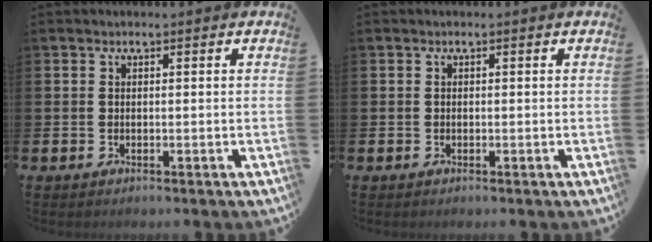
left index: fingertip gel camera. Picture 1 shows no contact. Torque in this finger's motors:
{"motor_torque": [-0.29, 0.06, -0.01, -0.01]}